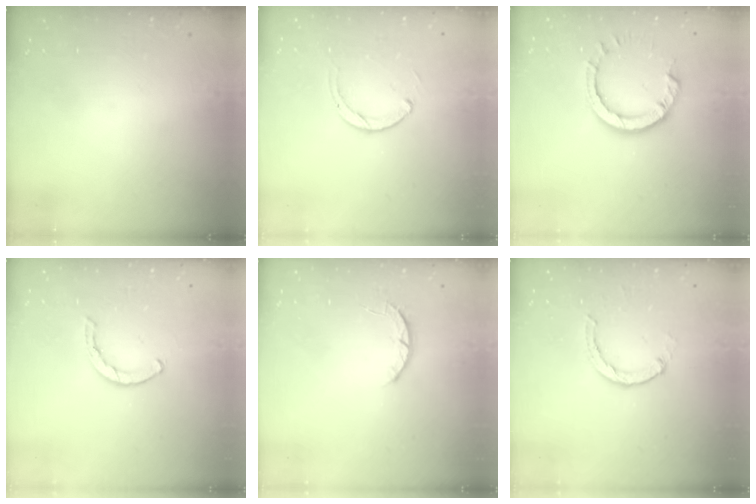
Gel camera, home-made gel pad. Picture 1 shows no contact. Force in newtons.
{"total": 2.5, "press": 2.5, "slide": 0.3}
{"total": 7.8, "press": 7.7, "slide": 0.6}
{"total": 2.0, "press": 2.0, "slide": 0.2}
{"total": 2.6, "press": 2.5, "slide": 0.4}
{"total": 1.8, "press": 1.8, "slide": 0.2}